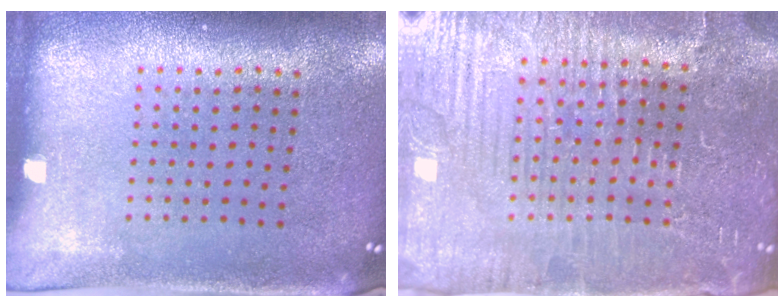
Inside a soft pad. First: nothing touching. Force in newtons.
{"total": 4.7, "press": 4.5, "slide": 1.5}